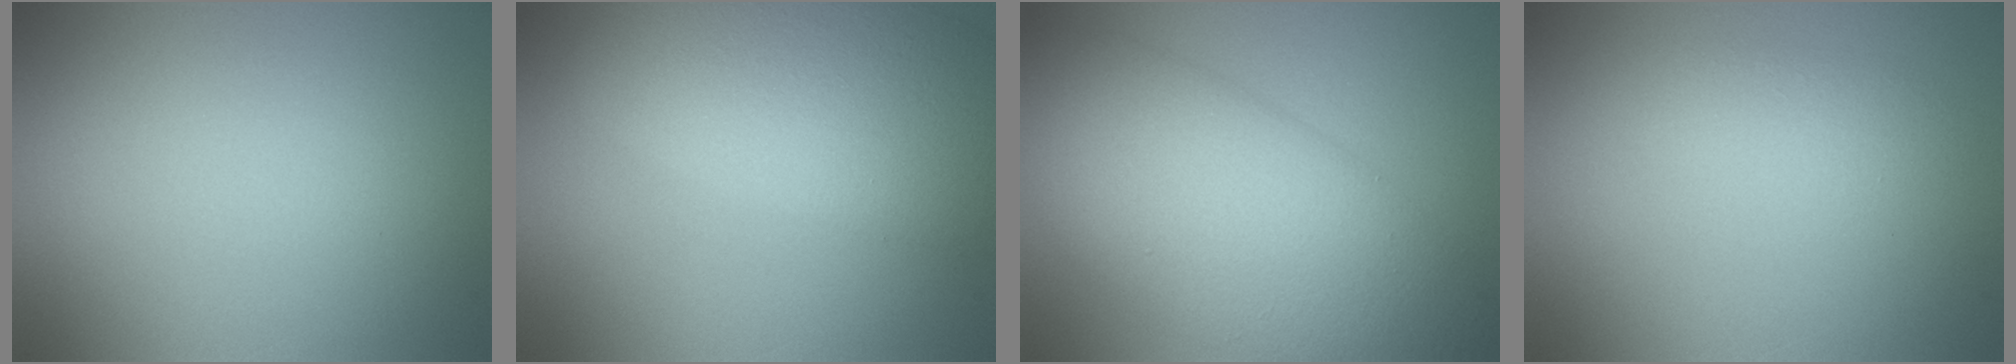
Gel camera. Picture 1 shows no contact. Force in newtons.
{"total": 9.6, "press": 9.6, "slide": 0.7}
{"total": 10.2, "press": 10.2, "slide": 0.2}
{"total": 1.5, "press": 1.5, "slide": 0.1}